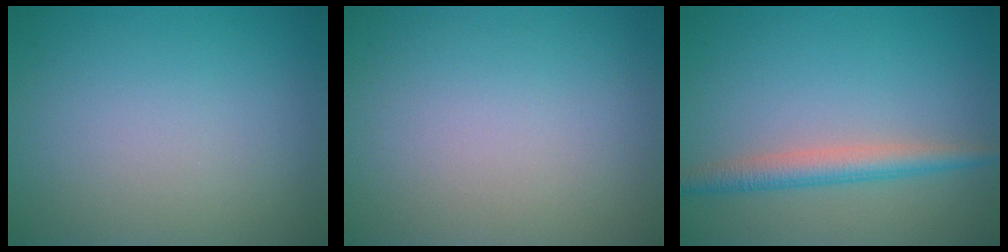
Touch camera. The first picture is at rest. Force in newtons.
{"total": 0.0}
{"total": 2.9, "press": 2.9, "slide": 0.1}